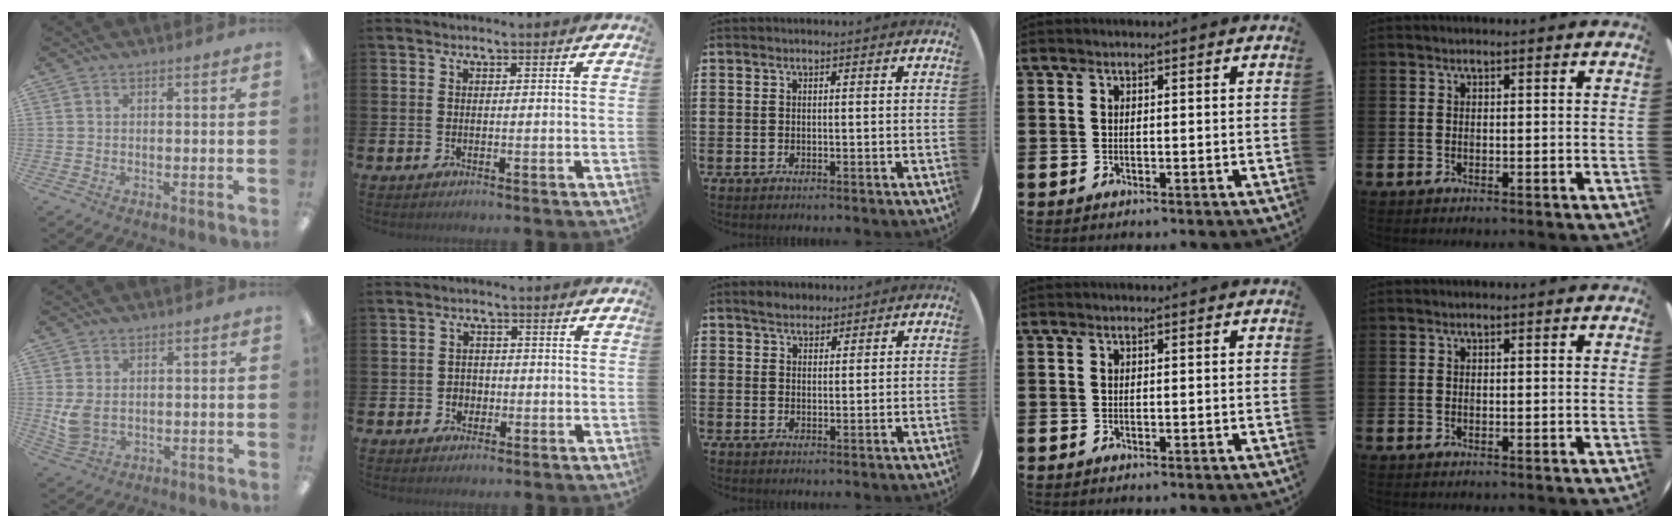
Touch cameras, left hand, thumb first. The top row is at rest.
{"thumb": {"total": 5.2, "force": [0.7, 3.6, 3.7], "torque": [-0.088, -0.007, 0.010]}, "index": {"total": 1.9, "force": [-0.5, 1.8, 0.4], "torque": [0.000, 0.001, -0.016]}, "middle": {"total": 2.4, "force": [2.2, 0.9, 0.4], "torque": [-0.002, 0.002, 0.041]}}